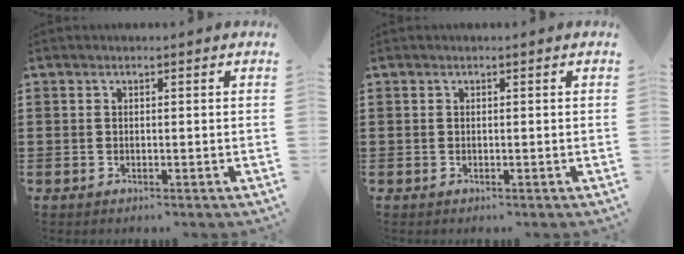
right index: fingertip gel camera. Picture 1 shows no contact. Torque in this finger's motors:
{"motor_torque": [0.29, 0.22, 0.00, 0.00]}